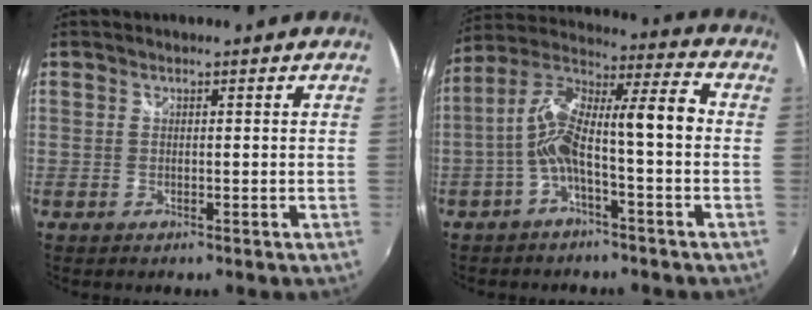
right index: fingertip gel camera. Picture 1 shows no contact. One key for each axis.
{"total": 12.7, "fx": -2.2, "fy": 2.3, "fz": 12.3, "tx": -0.231, "ty": 0.018, "tz": -0.041}